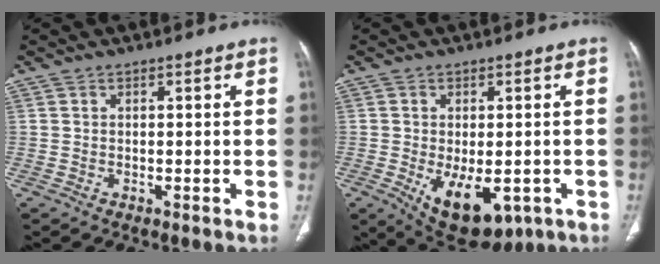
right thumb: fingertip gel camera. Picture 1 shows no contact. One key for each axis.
{"total": 12.0, "fx": -4.1, "fy": 6.6, "fz": 9.2, "tx": -0.125, "ty": -0.005, "tz": -0.040}